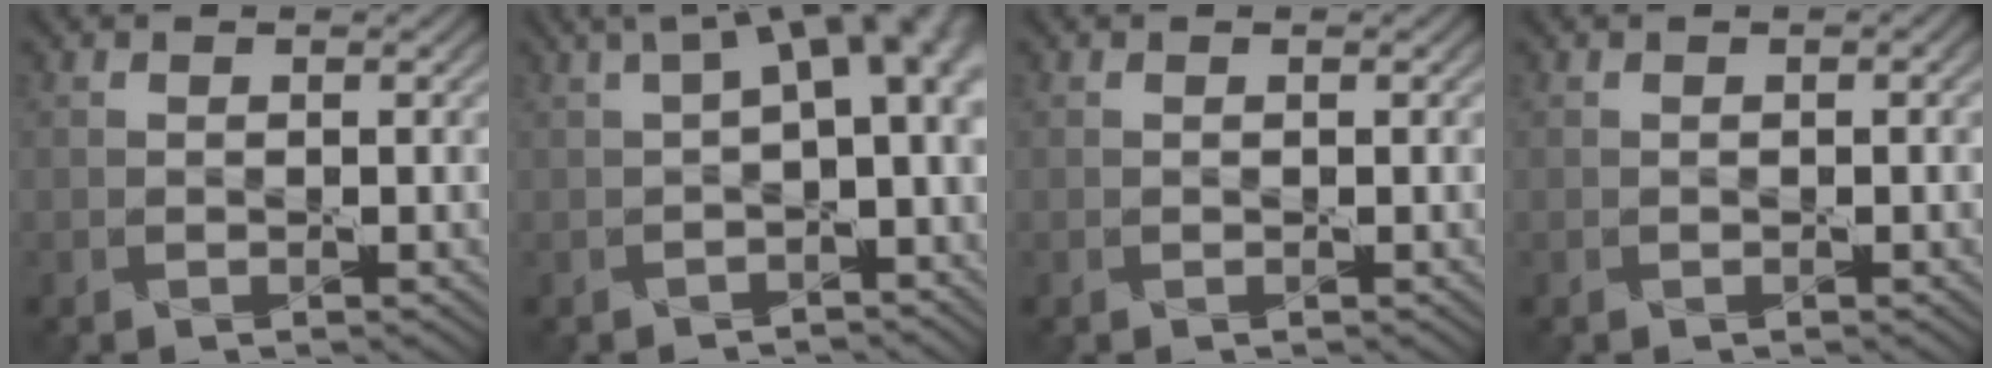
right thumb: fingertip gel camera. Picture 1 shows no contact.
{"total": 8.4, "force": [1.4, 3.2, 7.6], "torque": [-0.107, 0.018, 0.023]}
{"total": 0.0}
{"total": 0.6, "force": [0.1, 0.1, 0.6], "torque": [-0.008, 0.003, 0.002]}